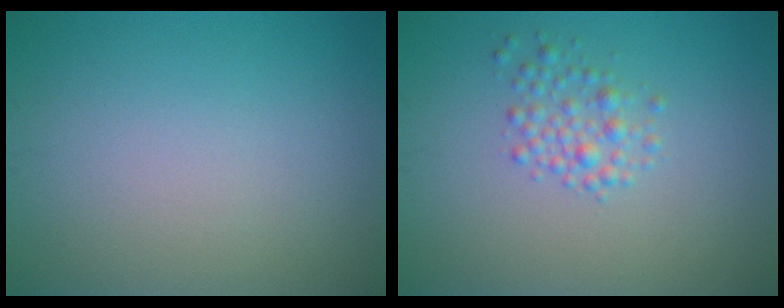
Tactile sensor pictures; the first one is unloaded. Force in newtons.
{"total": 2.1, "press": 2.1, "slide": 0.1}